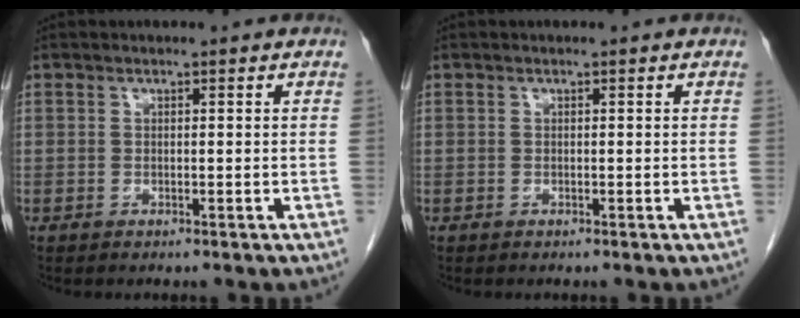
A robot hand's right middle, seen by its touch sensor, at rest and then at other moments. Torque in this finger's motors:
{"motor_torque": [-0.16, 0.06, -0.05, -0.01]}